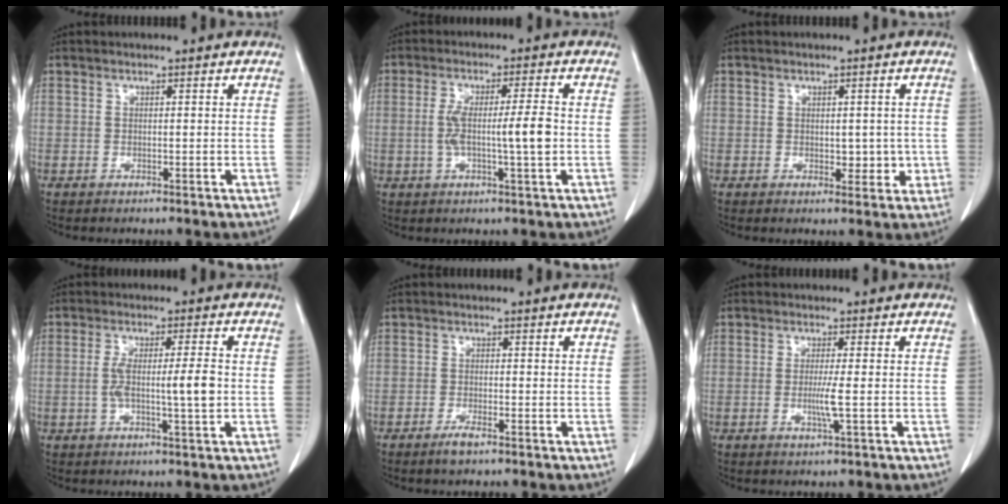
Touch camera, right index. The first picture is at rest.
{"total": 7.4, "force": [-0.7, 0.3, 7.3], "torque": [-0.137, 0.005, -0.011]}
{"total": 3.3, "force": [-0.2, 2.0, 2.6], "torque": [-0.026, -0.001, 0.004]}
{"total": 6.3, "force": [-0.6, 0.2, 6.2], "torque": [-0.116, 0.002, -0.010]}
{"total": 2.2, "force": [-1.6, 0.2, 1.5], "torque": [-0.034, -0.002, -0.031]}
{"total": 3.0, "force": [-0.5, -0.6, 2.9], "torque": [-0.059, -0.007, -0.010]}